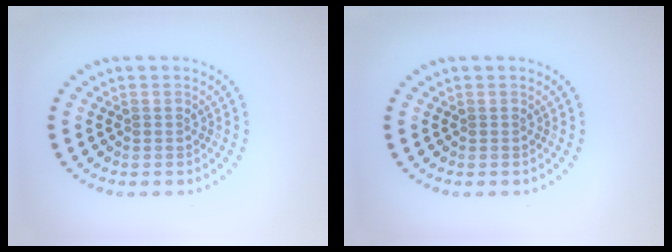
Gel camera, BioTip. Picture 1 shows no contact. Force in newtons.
{"total": 0.0}